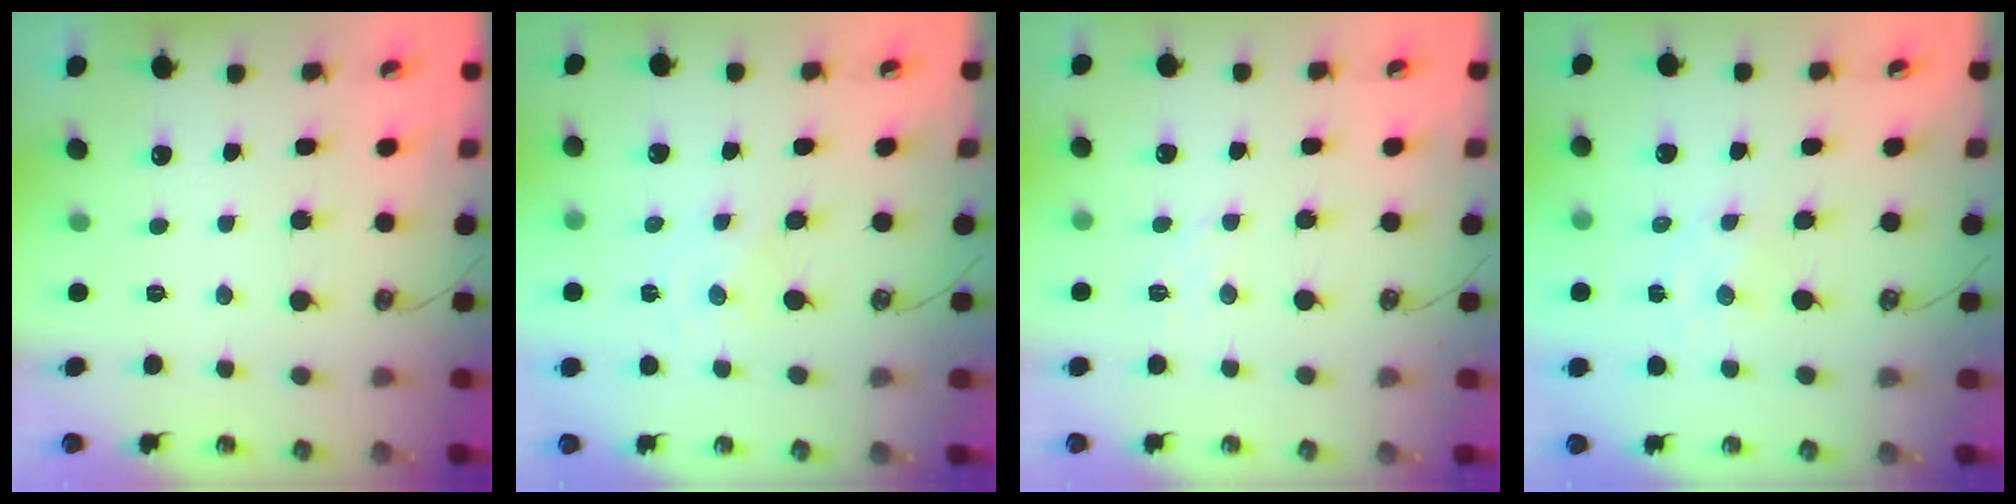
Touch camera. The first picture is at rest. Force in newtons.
{"total": 0.0}
{"total": 5.3, "press": 5.3, "slide": 0.7}
{"total": 1.3, "press": 1.3, "slide": 0.2}